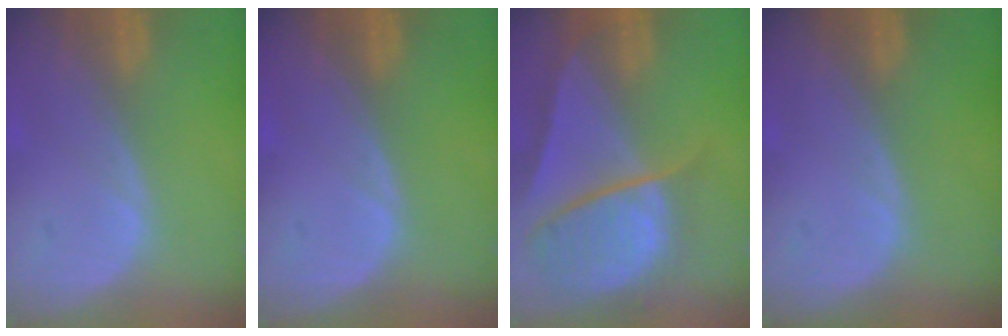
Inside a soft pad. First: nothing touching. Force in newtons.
{"total": 0.0}
{"total": 10.2, "press": 8.6, "slide": 5.4}
{"total": 0.0}